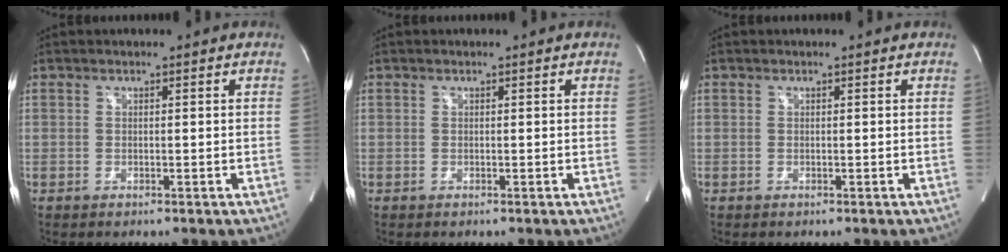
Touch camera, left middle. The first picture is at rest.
{"total": 0.0}
{"total": 0.0}